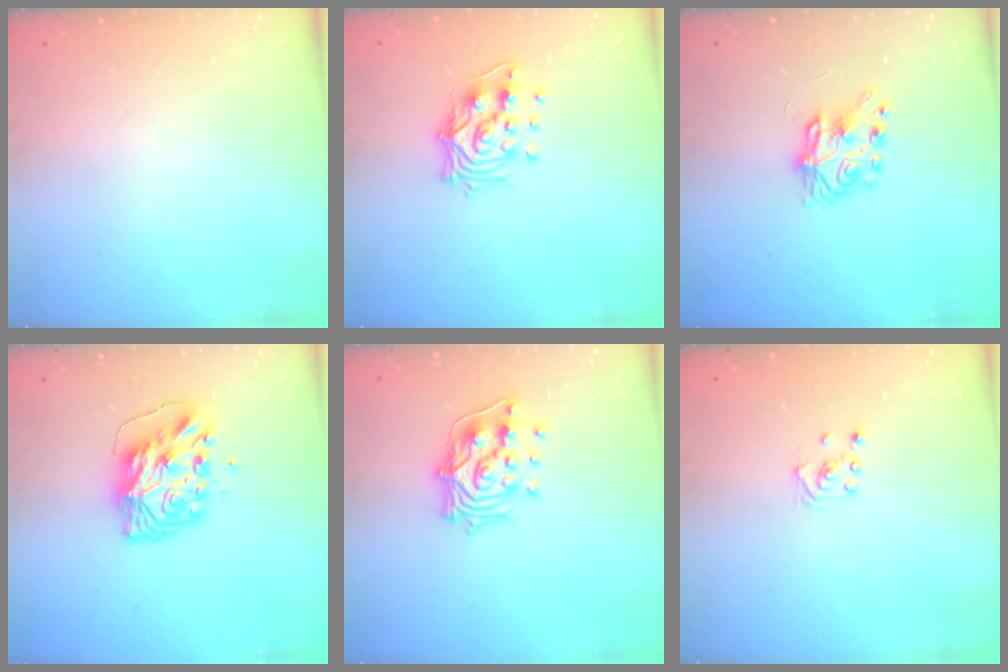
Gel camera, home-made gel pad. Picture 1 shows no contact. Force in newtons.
{"total": 12.4, "press": 12.4, "slide": 1.0}
{"total": 7.1, "press": 7.1, "slide": 0.4}
{"total": 9.7, "press": 9.6, "slide": 1.3}
{"total": 12.9, "press": 12.8, "slide": 1.8}
{"total": 3.0, "press": 2.9, "slide": 0.3}